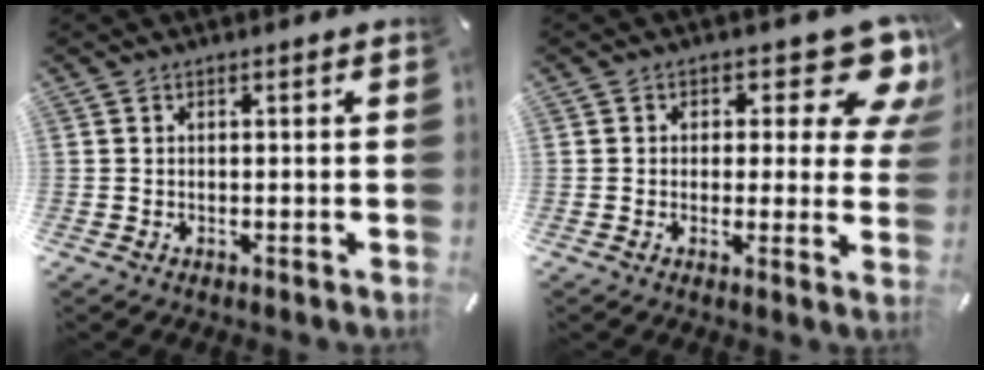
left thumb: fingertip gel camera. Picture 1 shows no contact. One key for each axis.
{"total": 12.5, "fx": 6.3, "fy": 6.0, "fz": 9.0, "tx": -0.108, "ty": -0.045, "tz": 0.109}